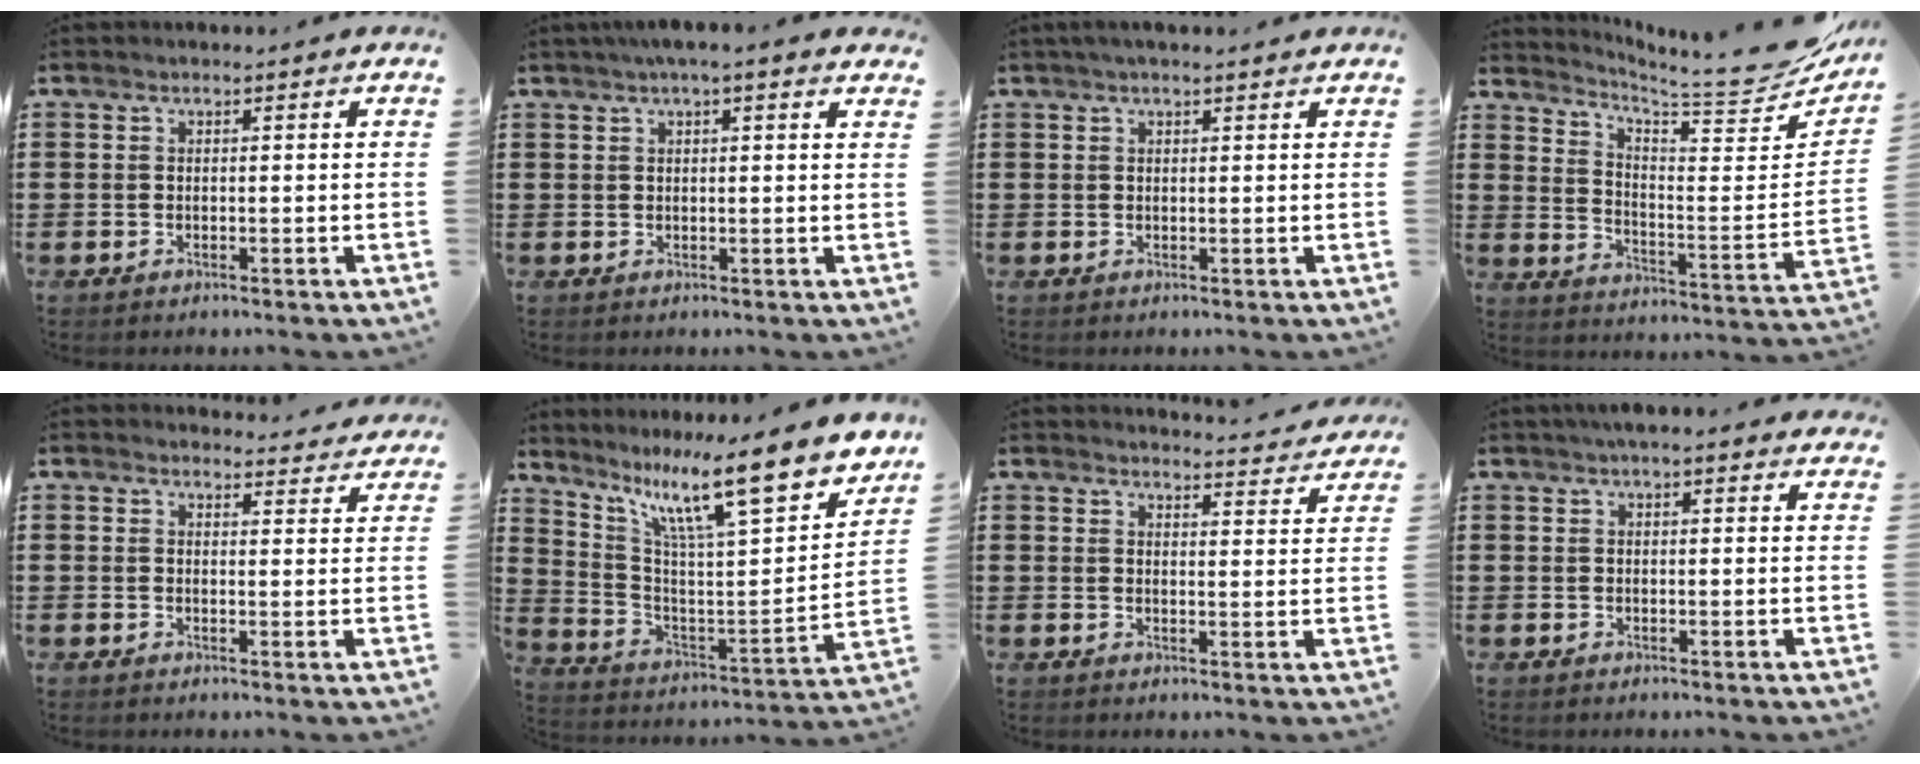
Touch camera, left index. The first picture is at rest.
{"total": 2.5, "force": [1.9, 0.3, 1.5], "torque": [-0.034, 0.005, 0.035]}
{"total": 1.4, "force": [1.0, 0.1, 0.9], "torque": [-0.018, 0.002, 0.019]}
{"total": 7.6, "force": [6.8, 0.4, 3.5], "torque": [-0.073, -0.061, 0.108]}
{"total": 3.0, "force": [3.0, 0.5, 0.3], "torque": [-0.008, -0.015, 0.054]}
{"total": 13.2, "force": [9.2, 1.8, 9.3], "torque": [-0.181, -0.075, 0.141]}
{"total": 3.5, "force": [3.5, -0.1, 0.2], "torque": [-0.010, -0.025, 0.060]}
{"total": 2.8, "force": [2.3, 0.5, 1.4], "torque": [-0.032, 0.005, 0.043]}